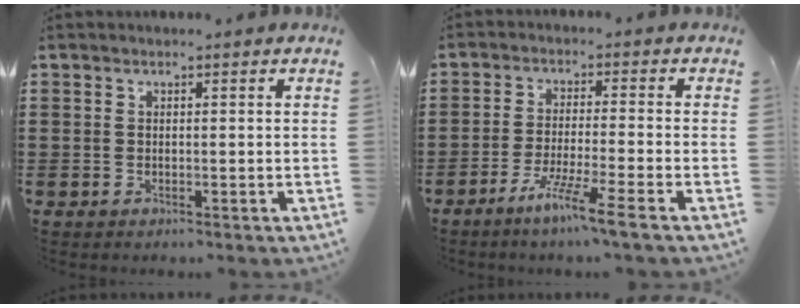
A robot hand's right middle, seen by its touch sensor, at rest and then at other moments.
{"total": 6.0, "force": [-4.5, -0.7, 3.9], "torque": [-0.076, -0.015, -0.085]}